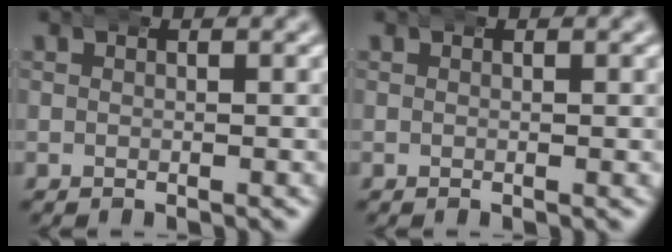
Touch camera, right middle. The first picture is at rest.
{"total": 0.0}